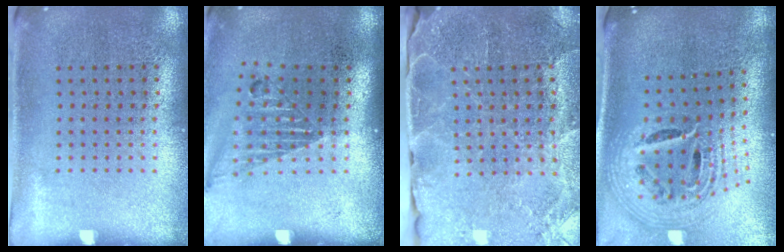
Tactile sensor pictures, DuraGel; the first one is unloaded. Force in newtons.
{"total": 1.2, "press": 1.0, "slide": 0.6}
{"total": 3.2, "press": 3.2, "slide": 0.4}
{"total": 2.5, "press": 1.8, "slide": 1.8}